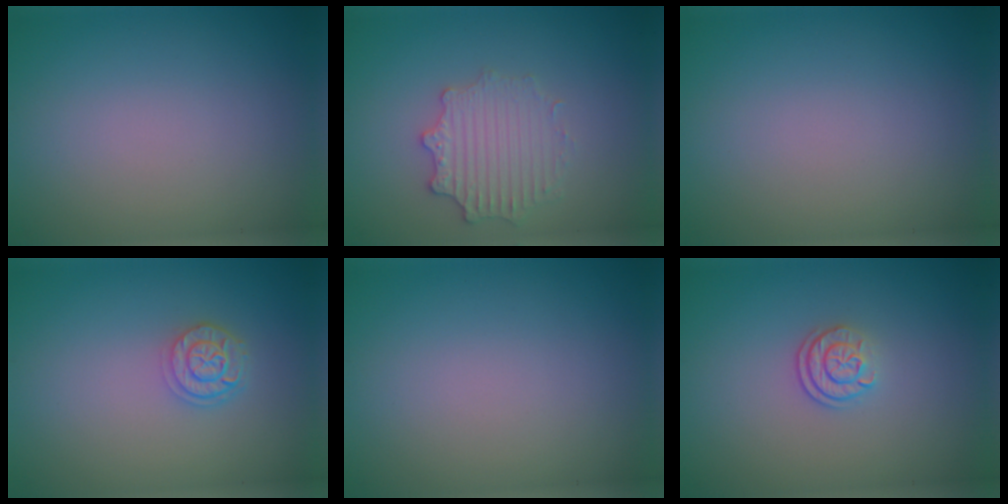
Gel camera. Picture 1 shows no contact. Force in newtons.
{"total": 2.7, "press": 2.6, "slide": 0.5}
{"total": 0.0}
{"total": 2.5, "press": 2.0, "slide": 1.4}
{"total": 0.0}
{"total": 2.3, "press": 1.7, "slide": 1.5}